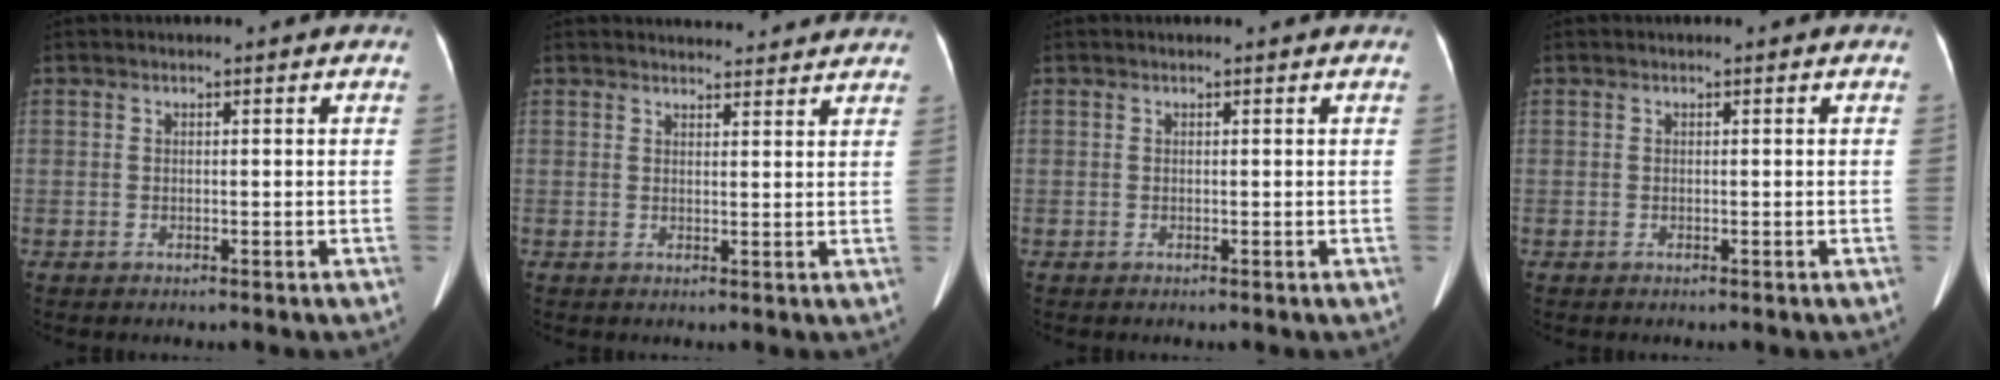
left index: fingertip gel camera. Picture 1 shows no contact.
{"total": 8.7, "force": [8.3, 1.6, 1.8], "torque": [-0.012, 0.014, 0.085]}
{"total": 0.8, "force": [0.8, 0.1, 0.2], "torque": [-0.012, 0.005, 0.006]}
{"total": 0.0}